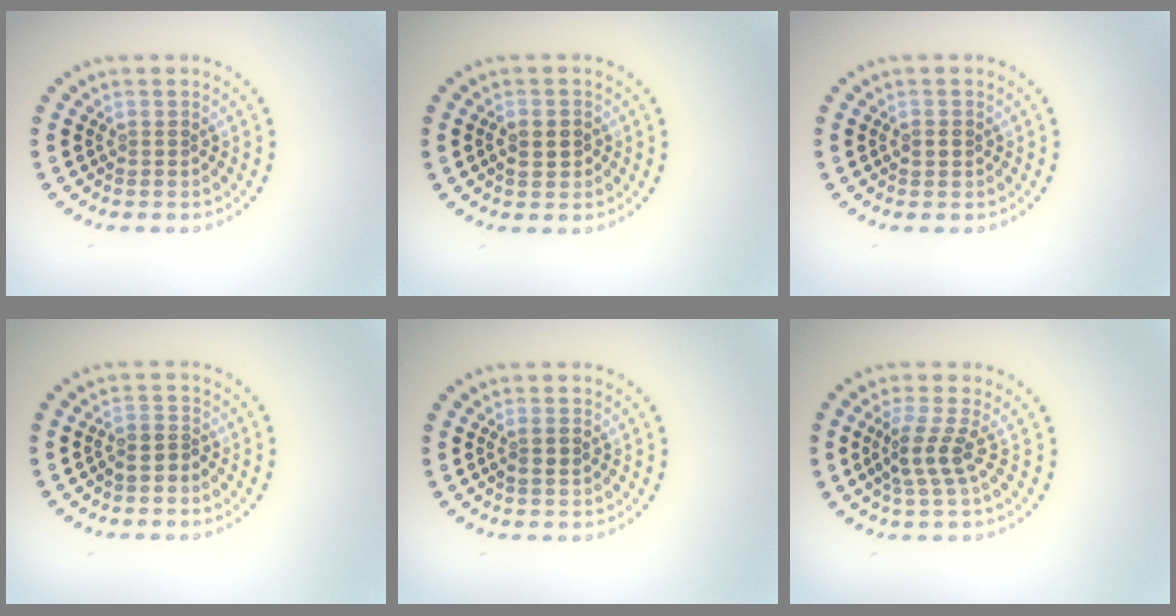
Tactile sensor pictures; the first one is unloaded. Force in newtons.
{"total": 1.6, "press": 1.6, "slide": 0.2}
{"total": 1.1, "press": 1.1, "slide": 0.2}
{"total": 1.6, "press": 1.5, "slide": 0.7}
{"total": 1.3, "press": 1.3, "slide": 0.3}
{"total": 2.6, "press": 1.9, "slide": 1.7}